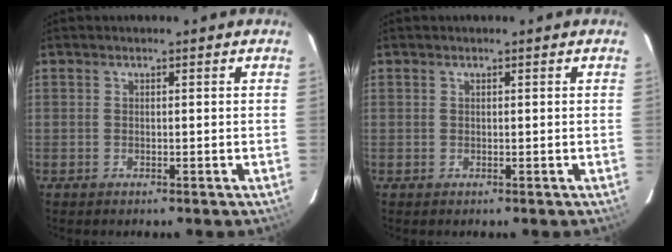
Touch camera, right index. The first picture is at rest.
{"total": 0.0}